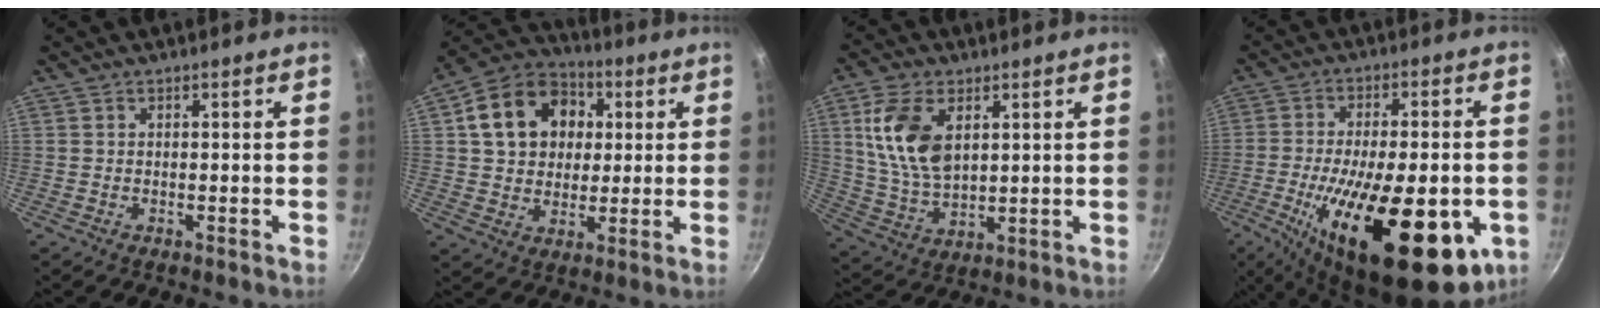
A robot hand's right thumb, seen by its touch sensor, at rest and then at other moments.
{"total": 16.9, "force": [3.8, 13.4, 9.5], "torque": [-0.139, 0.021, 0.056]}
{"total": 13.4, "force": [4.1, 7.9, 10.0], "torque": [-0.182, -0.020, 0.087]}
{"total": 27.3, "force": [-8.4, 10.9, 23.5], "torque": [-0.355, 0.000, -0.121]}